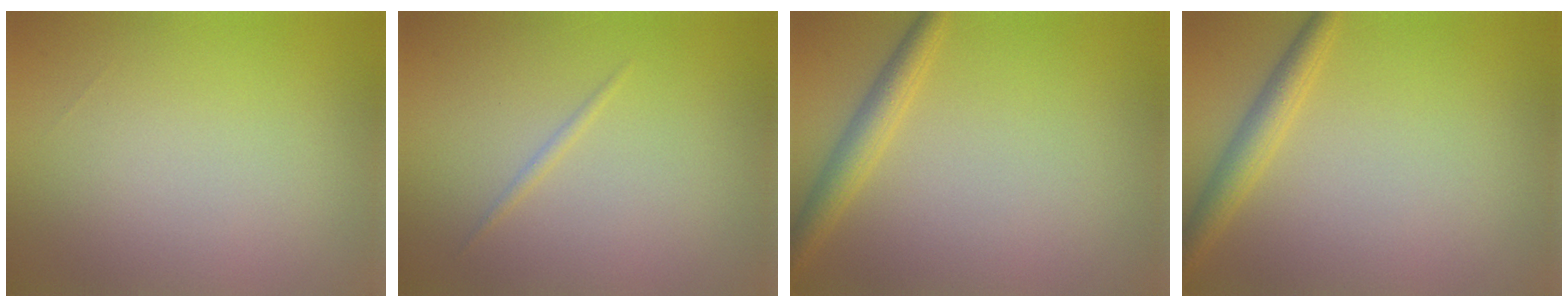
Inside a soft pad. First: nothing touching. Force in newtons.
{"total": 0.6, "press": 0.6, "slide": 0.0}
{"total": 2.5, "press": 2.5, "slide": 0.1}
{"total": 2.5, "press": 2.5, "slide": 0.1}